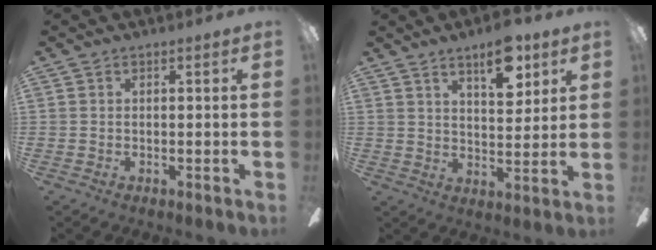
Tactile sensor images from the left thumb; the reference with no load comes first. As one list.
[{"total": 10.0, "force": [6.4, 4.3, 6.4], "torque": [-0.083, -0.026, 0.106]}]